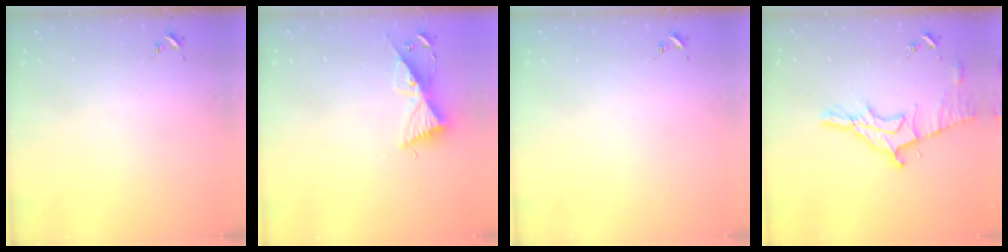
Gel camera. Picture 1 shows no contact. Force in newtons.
{"total": 9.8, "press": 9.8, "slide": 0.2}
{"total": 0.0}
{"total": 13.5, "press": 13.4, "slide": 1.3}